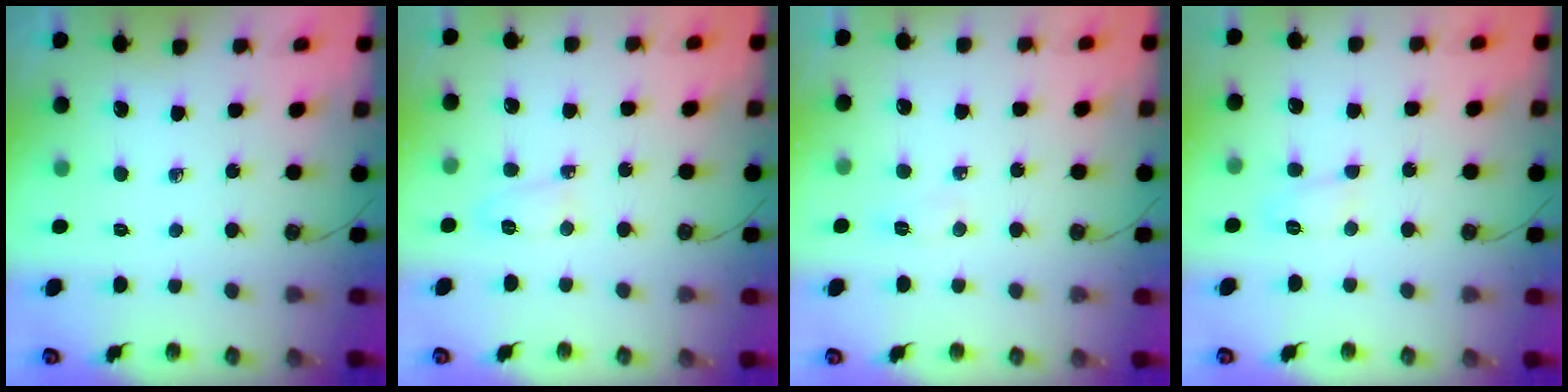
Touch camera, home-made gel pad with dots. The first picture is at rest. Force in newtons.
{"total": 5.1, "press": 3.7, "slide": 3.5}
{"total": 5.2, "press": 5.0, "slide": 1.4}
{"total": 4.1, "press": 4.1, "slide": 0.4}